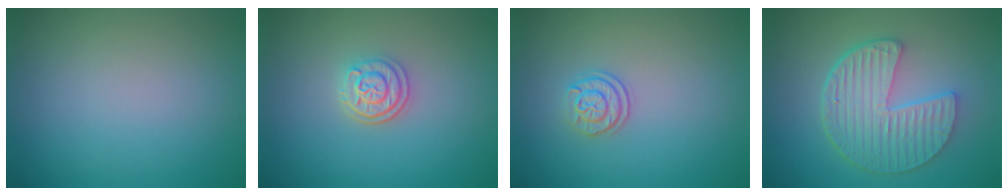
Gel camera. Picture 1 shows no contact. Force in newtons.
{"total": 2.8, "press": 2.4, "slide": 1.4}
{"total": 2.0, "press": 1.8, "slide": 0.9}
{"total": 6.5, "press": 4.8, "slide": 4.4}